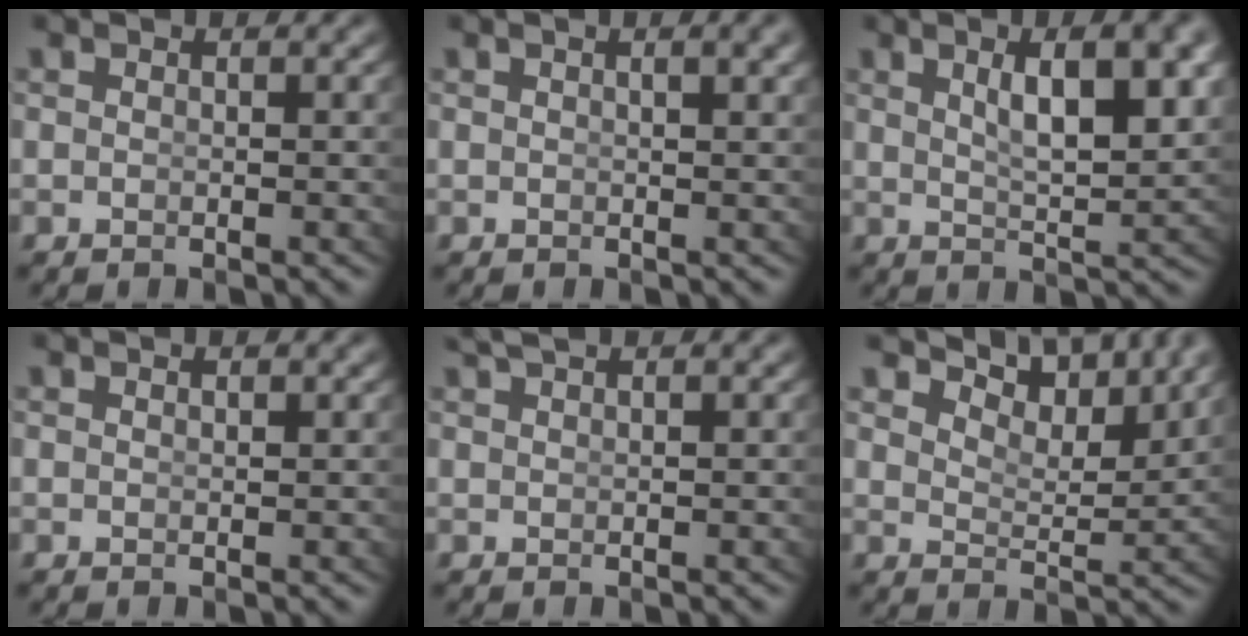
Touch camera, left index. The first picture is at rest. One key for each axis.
{"total": 1.4, "fx": 0.4, "fy": -0.2, "fz": 1.3, "tx": -0.012, "ty": 0.001, "tz": 0.008}
{"total": 5.3, "fx": 1.6, "fy": 0.8, "fz": 4.9, "tx": -0.070, "ty": -0.004, "tz": 0.037}
{"total": 0.6, "fx": 0.3, "fy": -0.5, "fz": 0.0, "tx": 0.008, "ty": -0.006, "tz": 0.011}
{"total": 1.3, "fx": 1.1, "fy": -0.6, "fz": 0.4, "tx": -0.004, "ty": 0.001, "tz": 0.026}
{"total": 6.1, "fx": 5.4, "fy": 0.8, "fz": 2.7, "tx": -0.038, "ty": 0.001, "tz": 0.090}